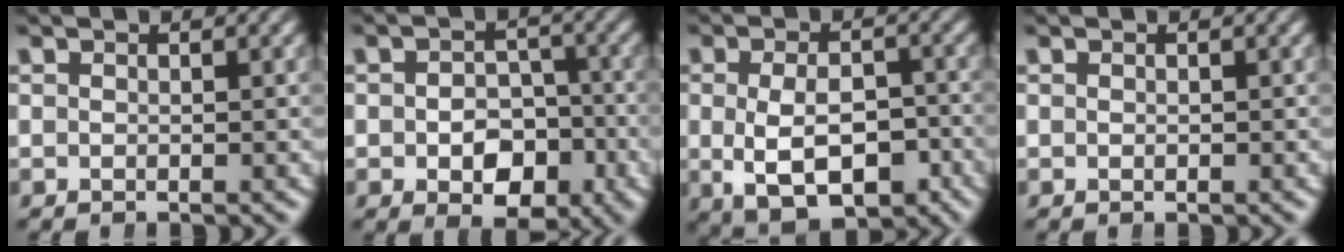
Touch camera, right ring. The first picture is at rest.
{"total": 5.2, "force": [-2.1, 3.5, 3.2], "torque": [-0.034, -0.025, -0.026]}
{"total": 8.0, "force": [-2.6, 4.8, 5.8], "torque": [-0.101, -0.029, -0.023]}
{"total": 0.0}